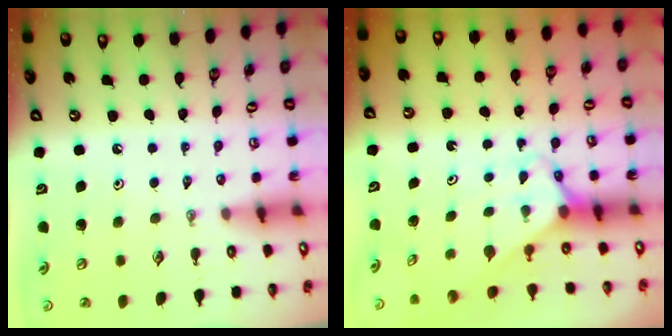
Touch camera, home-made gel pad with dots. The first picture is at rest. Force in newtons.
{"total": 2.8, "press": 2.8, "slide": 0.1}